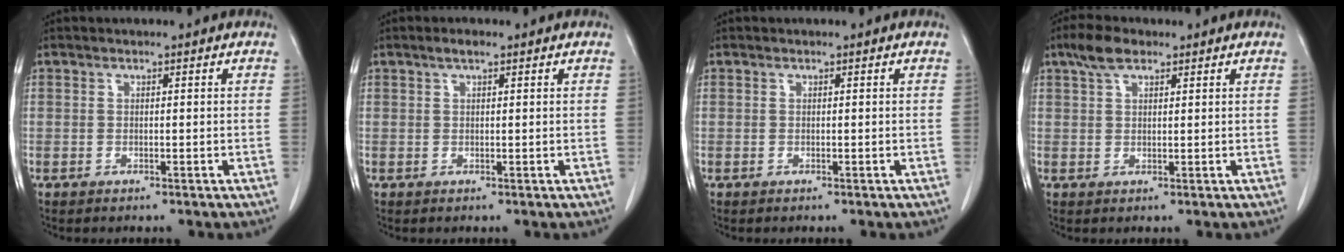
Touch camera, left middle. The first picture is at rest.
{"total": 1.5, "force": [1.0, 0.3, 1.1], "torque": [-0.027, 0.007, 0.017]}
{"total": 0.0}
{"total": 4.2, "force": [2.8, 1.7, 2.6], "torque": [-0.059, 0.014, 0.053]}